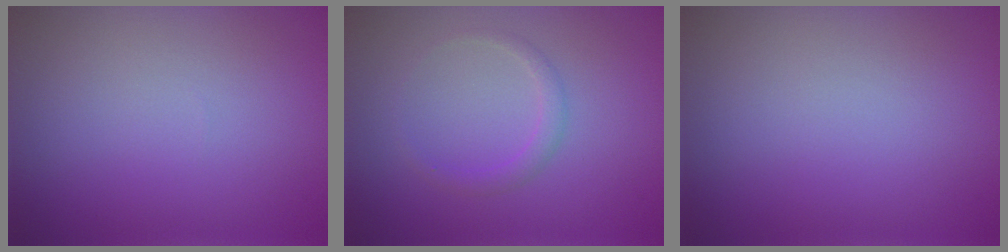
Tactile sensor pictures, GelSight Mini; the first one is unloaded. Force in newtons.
{"total": 1.3, "press": 1.3, "slide": 0.0}
{"total": 0.0}